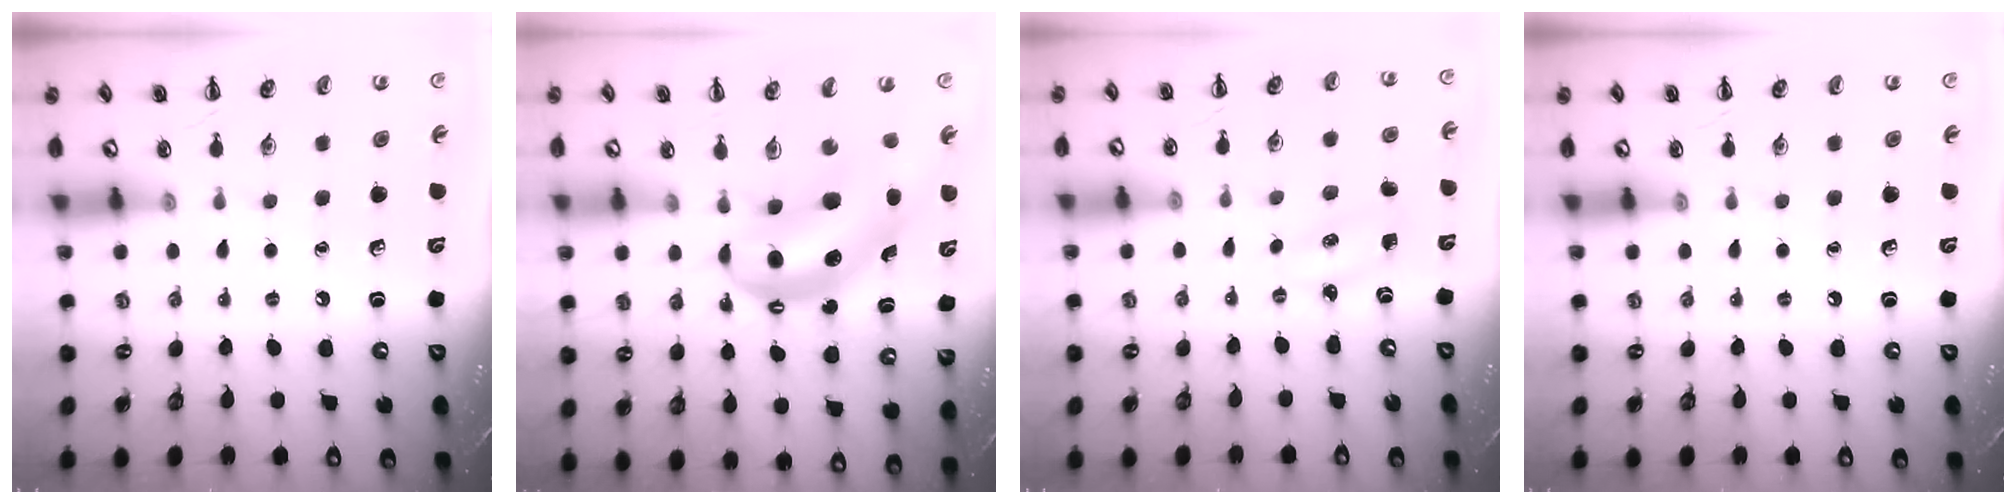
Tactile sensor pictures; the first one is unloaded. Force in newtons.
{"total": 8.8, "press": 8.6, "slide": 1.6}
{"total": 2.5, "press": 2.5, "slide": 0.4}
{"total": 0.0}